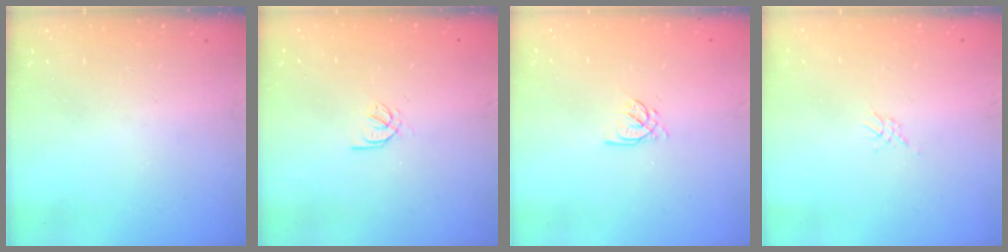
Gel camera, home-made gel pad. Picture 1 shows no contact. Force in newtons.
{"total": 2.6, "press": 2.5, "slide": 0.6}
{"total": 2.5, "press": 2.5, "slide": 0.3}
{"total": 2.1, "press": 2.1, "slide": 0.5}